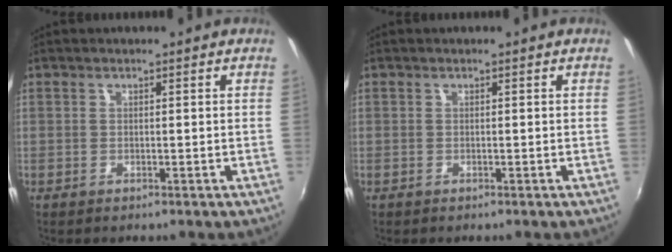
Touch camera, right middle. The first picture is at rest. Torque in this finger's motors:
{"motor_torque": [-0.24, -0.11, 0.00, -0.01]}